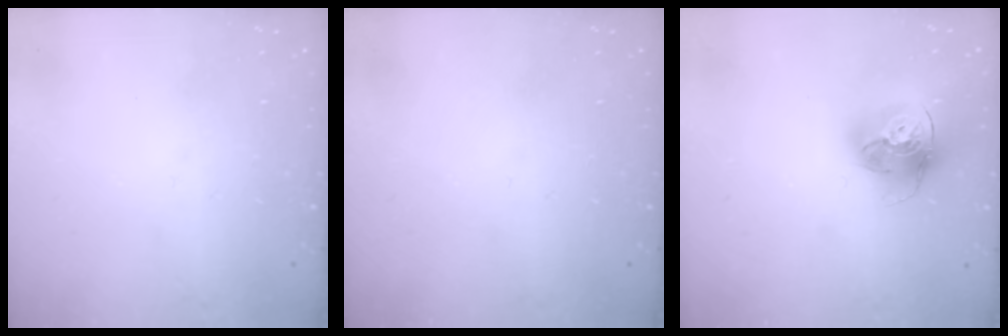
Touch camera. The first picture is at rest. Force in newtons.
{"total": 0.0}
{"total": 18.0, "press": 17.9, "slide": 1.7}